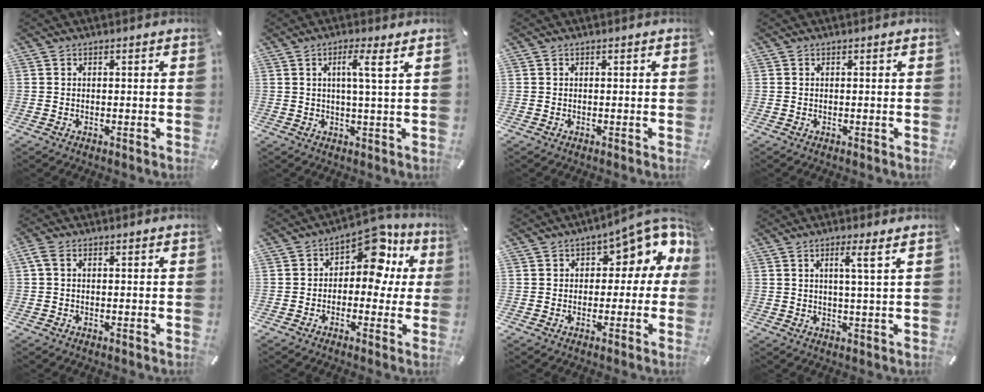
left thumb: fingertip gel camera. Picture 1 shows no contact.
{"total": 5.8, "force": [1.9, 0.0, 5.4], "torque": [-0.103, -0.004, 0.025]}
{"total": 0.0}
{"total": 0.0}
{"total": 1.6, "force": [0.1, 0.8, 1.4], "torque": [-0.037, 0.002, -0.001]}
{"total": 11.6, "force": [4.6, 6.7, 8.3], "torque": [-0.115, -0.027, 0.078]}
{"total": 8.5, "force": [4.3, 4.9, 5.3], "torque": [-0.060, -0.033, 0.070]}
{"total": 4.7, "force": [2.0, -0.4, 4.3], "torque": [-0.088, -0.003, 0.029]}